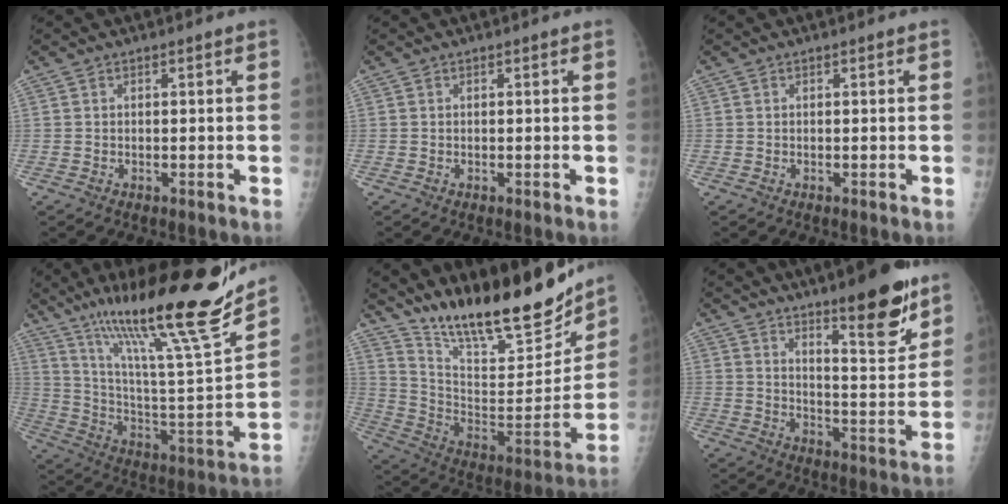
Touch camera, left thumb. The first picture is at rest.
{"total": 0.0}
{"total": 0.0}
{"total": 27.8, "force": [19.9, 2.7, 19.2], "torque": [-0.295, -0.078, 0.337]}
{"total": 24.5, "force": [20.1, 6.0, 12.6], "torque": [-0.168, -0.104, 0.329]}
{"total": 14.4, "force": [9.7, 3.2, 10.1], "torque": [-0.120, -0.073, 0.152]}